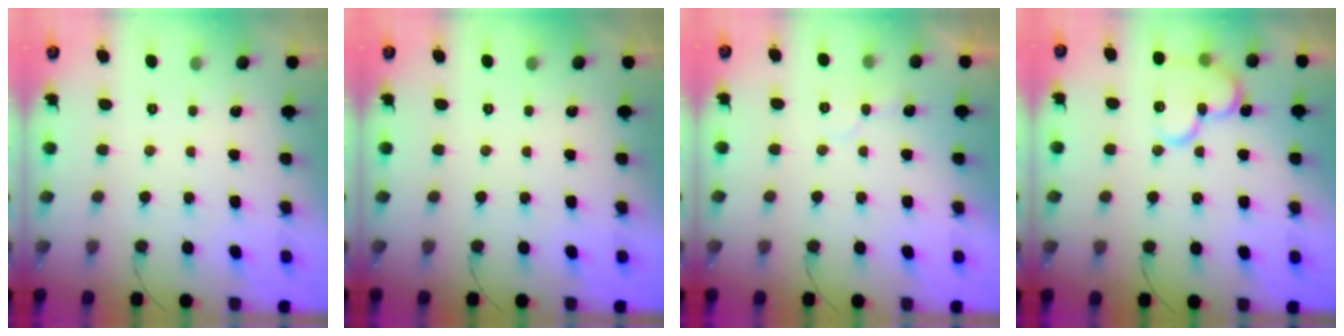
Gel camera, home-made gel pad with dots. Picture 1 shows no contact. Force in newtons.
{"total": 0.0}
{"total": 7.2, "press": 7.2, "slide": 0.5}
{"total": 14.3, "press": 14.2, "slide": 1.5}